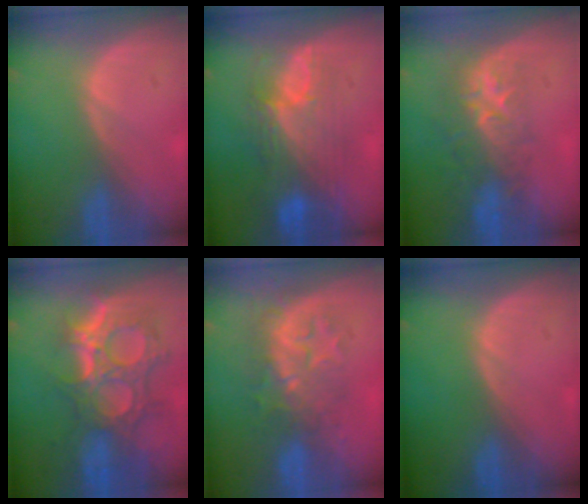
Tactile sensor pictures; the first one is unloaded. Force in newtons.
{"total": 9.3, "press": 8.4, "slide": 4.0}
{"total": 8.8, "press": 7.1, "slide": 5.2}
{"total": 12.1, "press": 10.8, "slide": 5.4}
{"total": 8.8, "press": 7.9, "slide": 4.0}
{"total": 0.0}